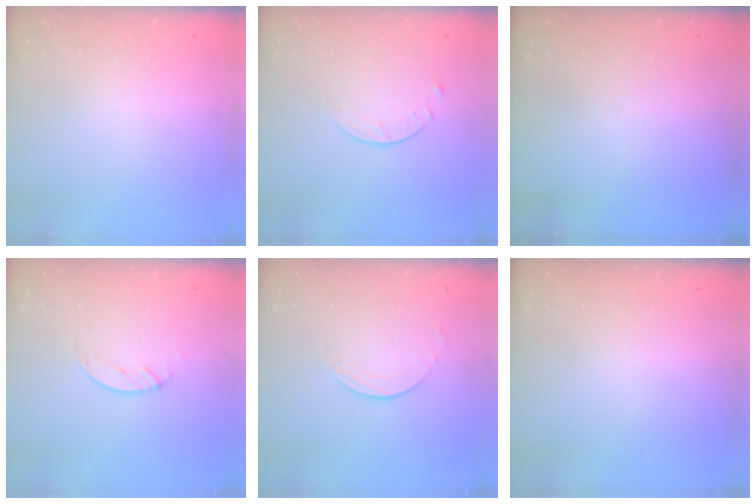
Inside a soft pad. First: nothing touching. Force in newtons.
{"total": 2.6, "press": 2.5, "slide": 0.3}
{"total": 0.0}
{"total": 2.7, "press": 2.7, "slide": 0.2}
{"total": 3.2, "press": 3.2, "slide": 0.3}
{"total": 0.0}